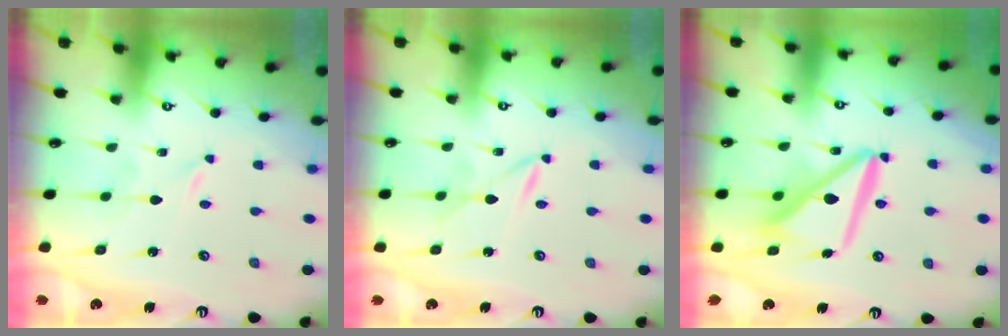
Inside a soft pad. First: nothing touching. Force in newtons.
{"total": 1.6, "press": 1.6, "slide": 0.1}
{"total": 12.1, "press": 12.0, "slide": 1.5}